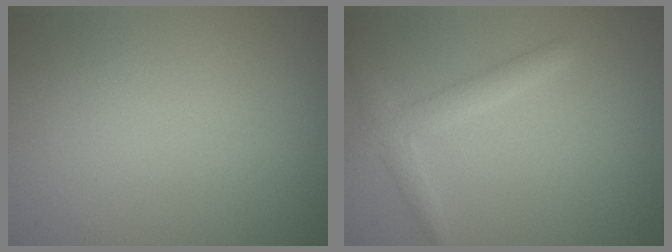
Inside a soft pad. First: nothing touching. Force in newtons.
{"total": 2.3, "press": 2.3, "slide": 0.1}